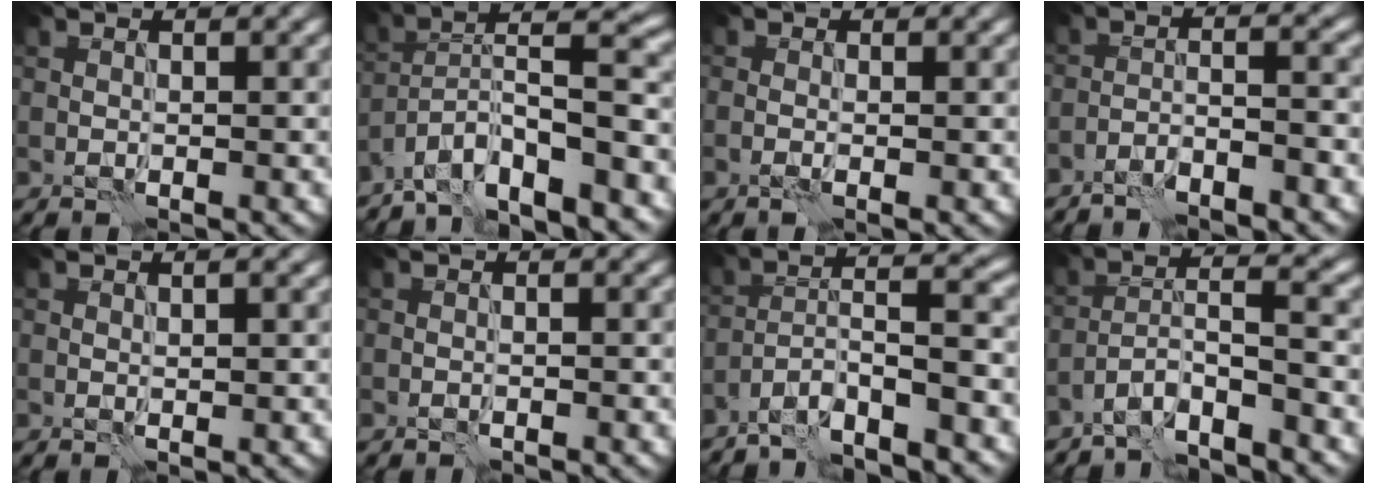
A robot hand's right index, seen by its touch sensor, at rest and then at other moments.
{"total": 11.2, "force": [-7.8, 2.5, 7.6], "torque": [-0.099, 0.017, -0.136]}
{"total": 1.1, "force": [-0.4, 0.2, 1.0], "torque": [-0.018, -0.002, -0.010]}
{"total": 4.0, "force": [-3.2, 0.4, 2.2], "torque": [-0.033, 0.012, -0.063]}
{"total": 0.9, "force": [0.2, 0.1, 0.9], "torque": [-0.013, 0.002, 0.003]}
{"total": 0.7, "force": [-0.6, 0.1, 0.3], "torque": [-0.004, 0.004, -0.012]}
{"total": 7.9, "force": [-5.6, 1.6, 5.4], "torque": [-0.075, 0.015, -0.106]}
{"total": 5.1, "force": [-3.8, 0.9, 3.3], "torque": [-0.056, 0.008, -0.075]}